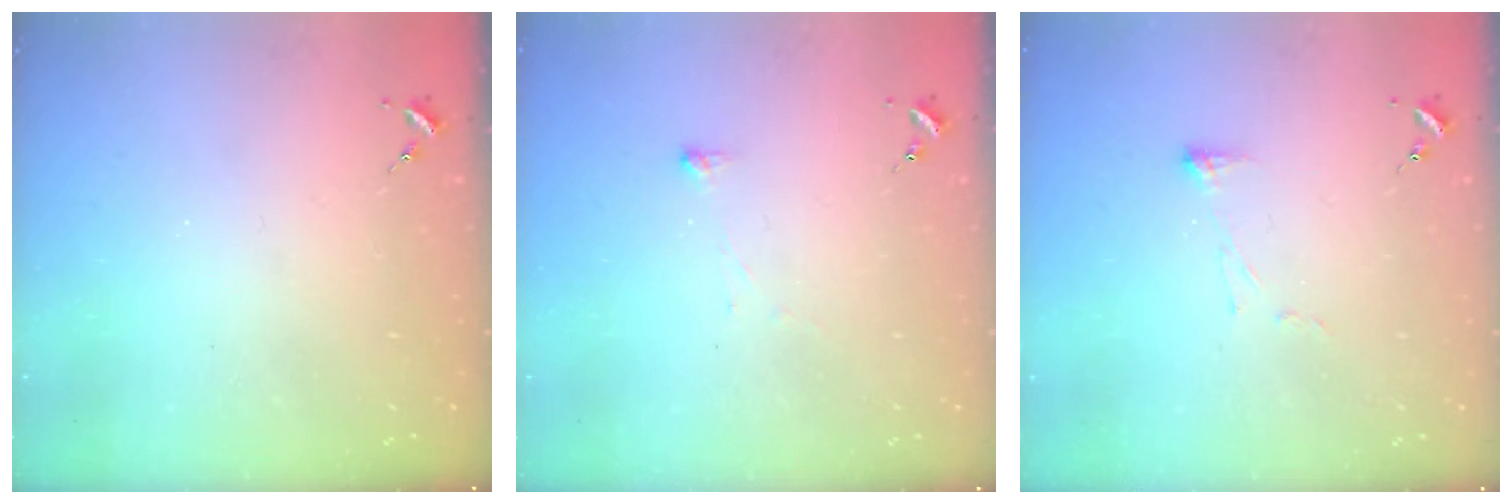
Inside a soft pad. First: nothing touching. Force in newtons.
{"total": 2.9, "press": 2.9, "slide": 0.3}
{"total": 3.7, "press": 3.6, "slide": 0.6}